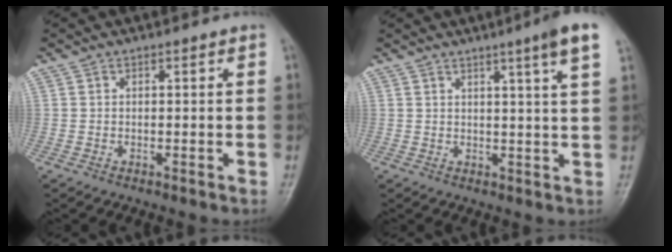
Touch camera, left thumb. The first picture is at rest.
{"total": 6.9, "force": [4.0, -0.5, 5.6], "torque": [-0.077, -0.015, 0.052]}